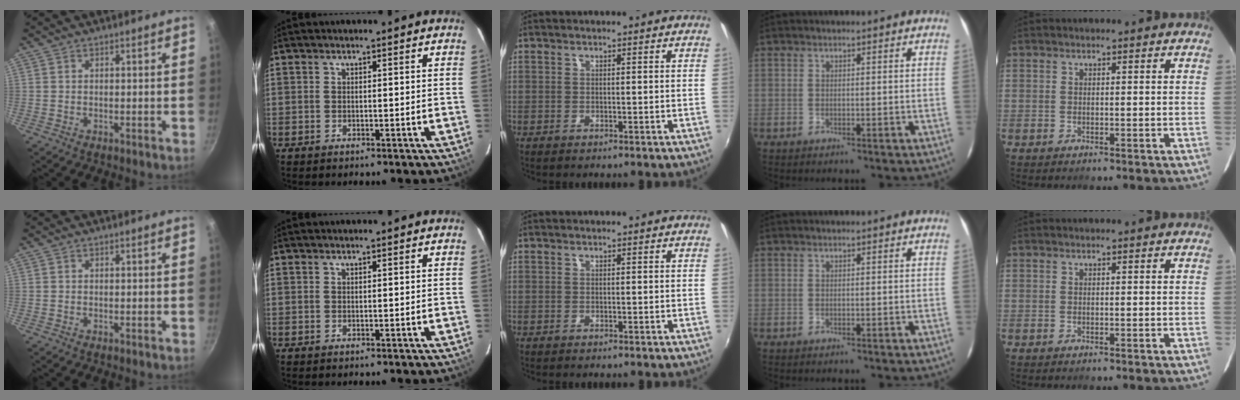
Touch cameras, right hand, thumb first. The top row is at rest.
{}